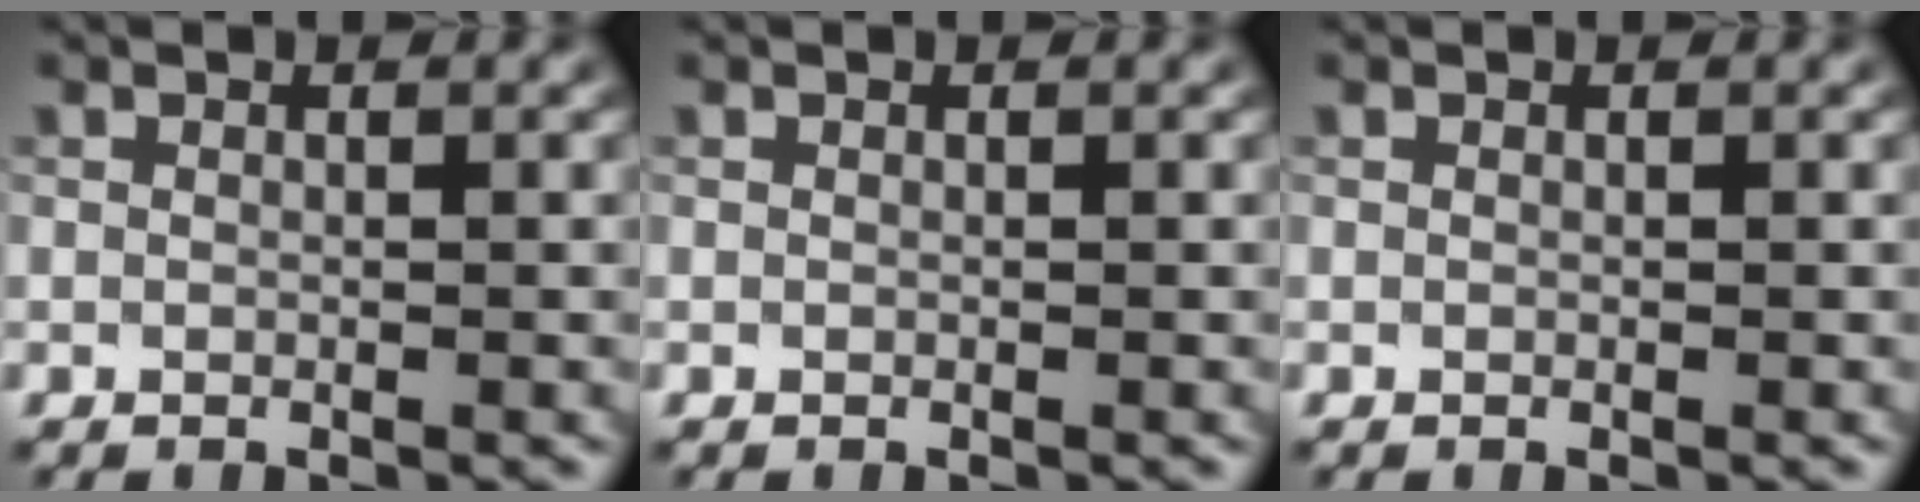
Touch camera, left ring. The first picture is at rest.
{"total": 0.0}
{"total": 0.0}